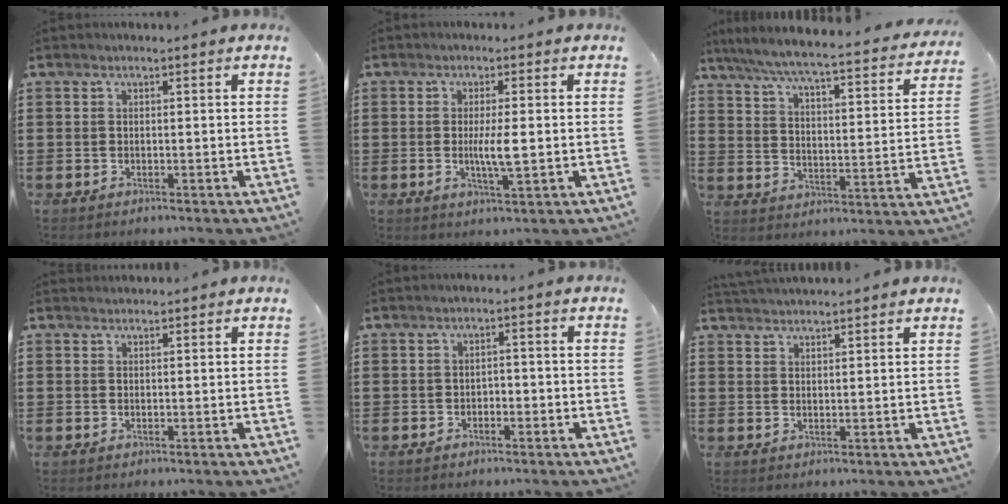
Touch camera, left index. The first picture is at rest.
{"total": 4.6, "force": [-0.1, 0.6, 4.6], "torque": [-0.087, -0.007, -0.006]}
{"total": 5.4, "force": [4.9, -0.3, 2.3], "torque": [-0.070, -0.042, 0.074]}
{"total": 1.0, "force": [0.9, 0.1, 0.1], "torque": [-0.003, 0.000, 0.019]}
{"total": 1.3, "force": [-1.0, 0.7, 0.3], "torque": [-0.012, 0.002, -0.024]}
{"total": 2.4, "force": [2.4, -0.1, 0.1], "torque": [-0.009, -0.002, 0.047]}